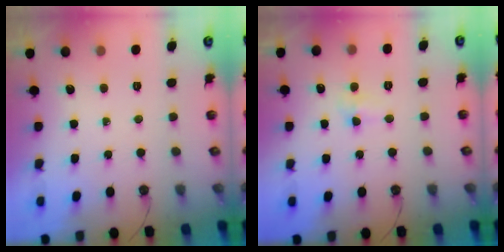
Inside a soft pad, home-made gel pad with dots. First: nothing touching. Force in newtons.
{"total": 3.9, "press": 3.9, "slide": 0.6}